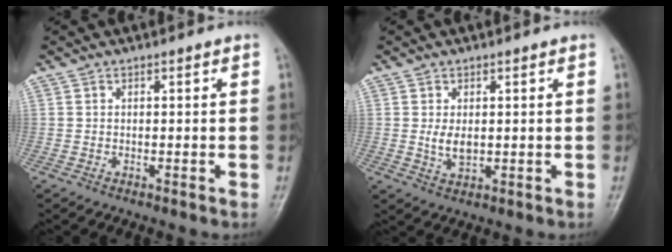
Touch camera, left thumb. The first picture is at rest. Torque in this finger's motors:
{"motor_torque": [0.40, 1.03, 0.46, 0.00, 0.02]}